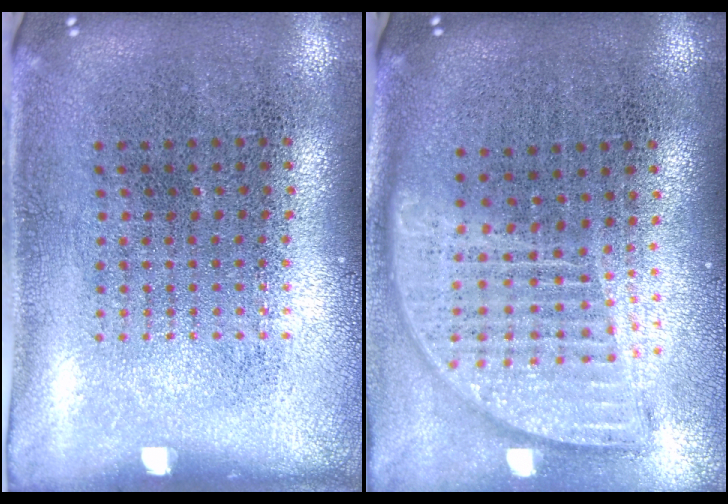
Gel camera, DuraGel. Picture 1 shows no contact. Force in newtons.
{"total": 1.9, "press": 1.5, "slide": 1.1}